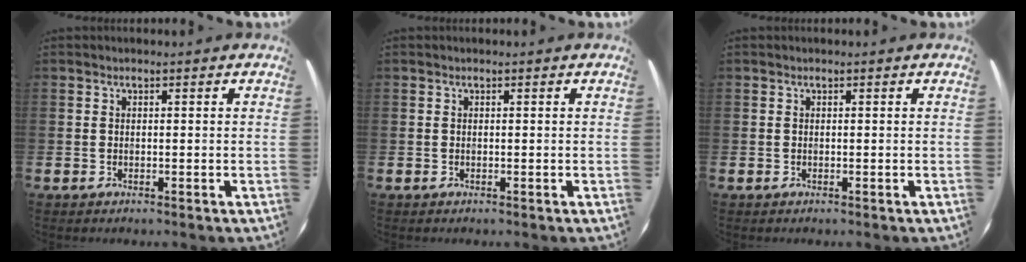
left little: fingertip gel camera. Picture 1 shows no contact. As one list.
[{"total": 0.0}, {"total": 0.0}]